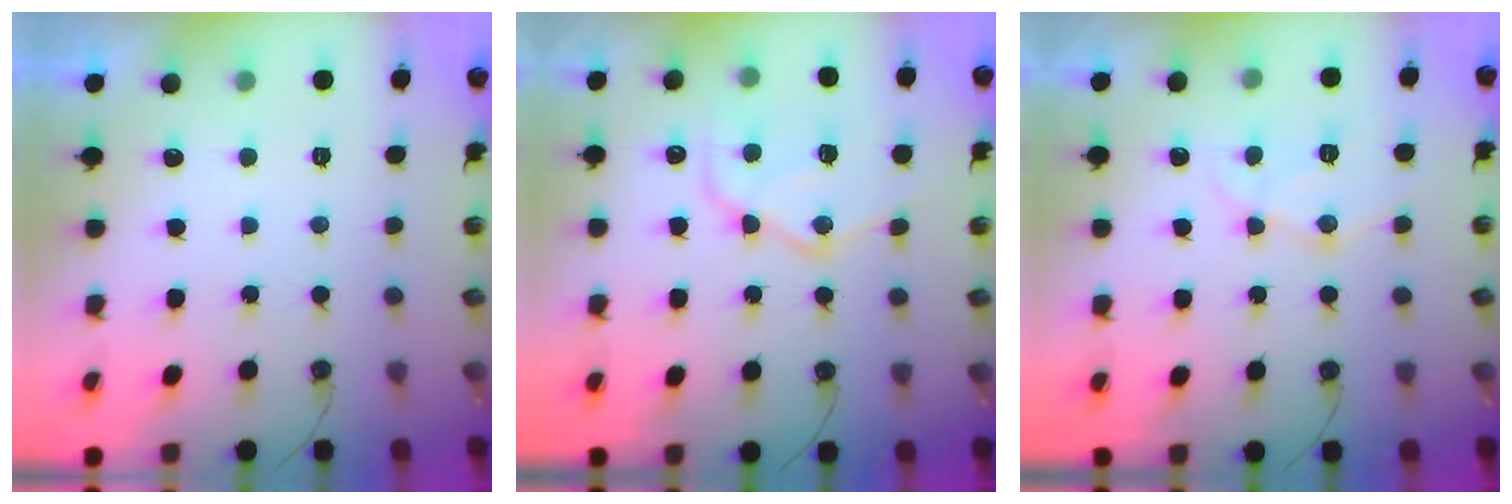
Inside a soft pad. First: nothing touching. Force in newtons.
{"total": 14.6, "press": 14.5, "slide": 0.9}
{"total": 12.5, "press": 12.5, "slide": 0.4}